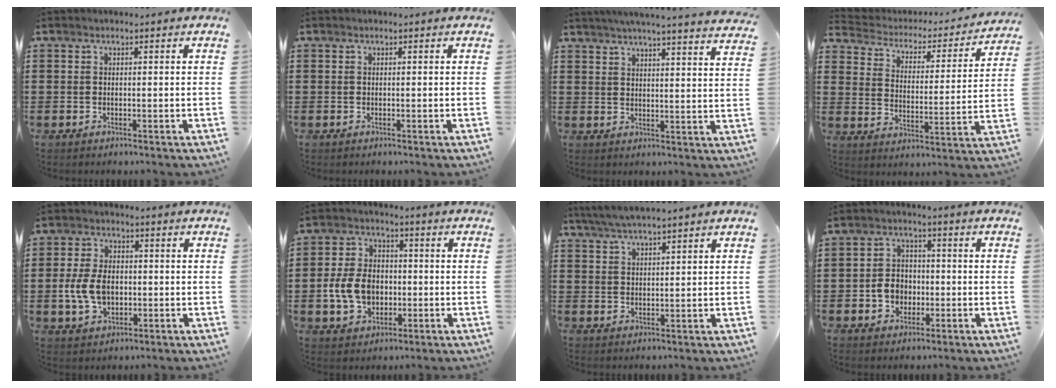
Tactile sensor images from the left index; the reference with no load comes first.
{"total": 0.0}
{"total": 4.6, "force": [4.3, -0.9, 1.5], "torque": [-0.045, -0.025, 0.072]}
{"total": 2.5, "force": [2.2, 1.1, 0.5], "torque": [-0.030, -0.021, 0.028]}
{"total": 6.8, "force": [-0.9, 4.5, 5.0], "torque": [-0.128, 0.000, -0.024]}
{"total": 8.0, "force": [-1.4, 6.1, 5.0], "torque": [-0.117, 0.006, -0.031]}
{"total": 3.7, "force": [3.3, 0.0, 1.6], "torque": [-0.039, -0.005, 0.061]}
{"total": 4.8, "force": [-1.2, 3.9, 2.4], "torque": [-0.053, 0.008, -0.025]}